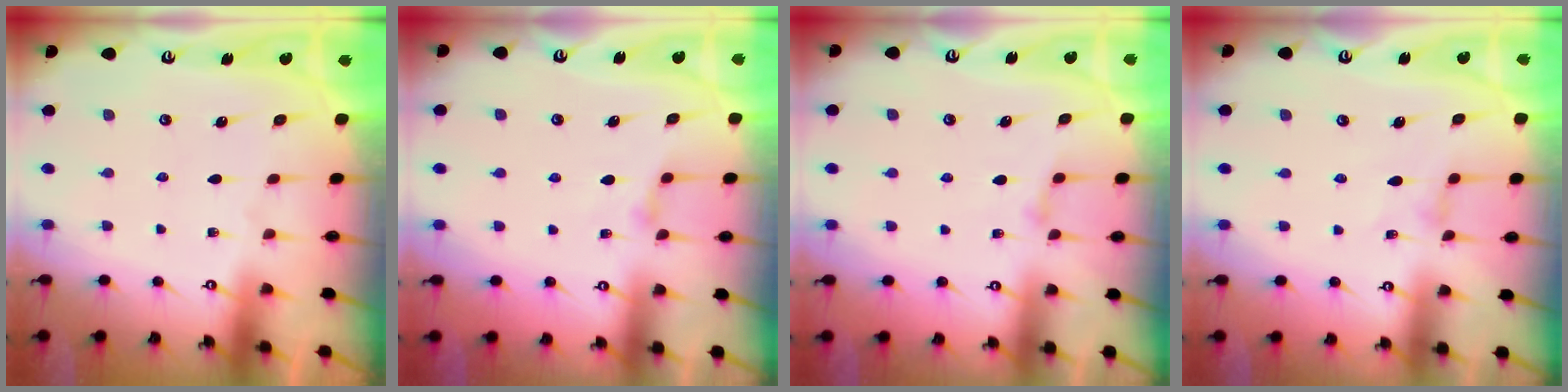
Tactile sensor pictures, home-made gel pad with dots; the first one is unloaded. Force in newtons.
{"total": 2.8, "press": 2.7, "slide": 0.6}
{"total": 2.6, "press": 2.6, "slide": 0.4}
{"total": 0.9, "press": 0.8, "slide": 0.4}